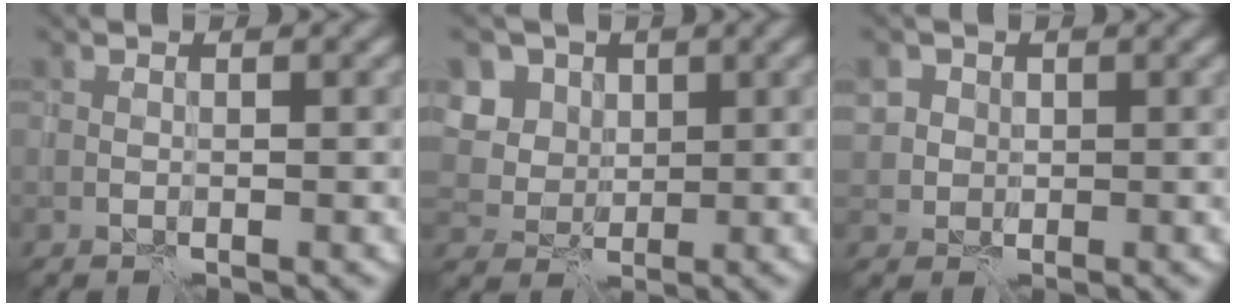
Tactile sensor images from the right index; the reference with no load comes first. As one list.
[{"total": 6.9, "force": [3.2, 5.5, 2.7], "torque": [-0.062, 0.009, 0.049]}, {"total": 2.9, "force": [0.8, 2.6, 0.9], "torque": [-0.023, 0.009, 0.020]}]